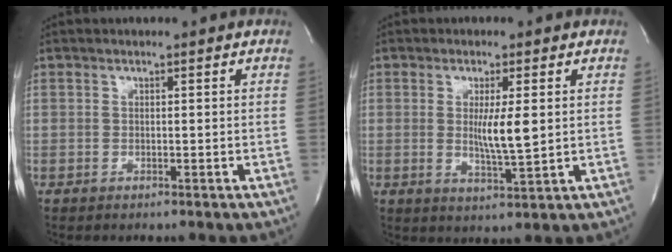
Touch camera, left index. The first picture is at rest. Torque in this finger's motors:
{"motor_torque": [0.52, 0.09, 0.13, 0.09]}